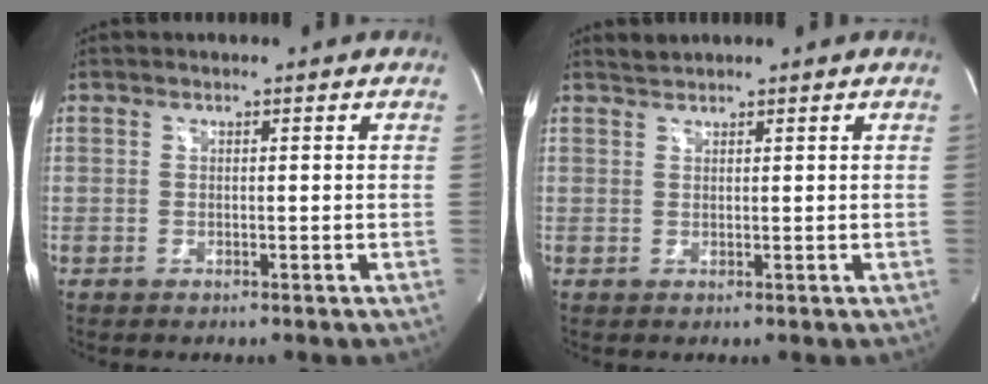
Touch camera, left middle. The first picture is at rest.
{"total": 1.1, "force": [1.0, -0.1, -0.2], "torque": [-0.004, 0.006, 0.025]}